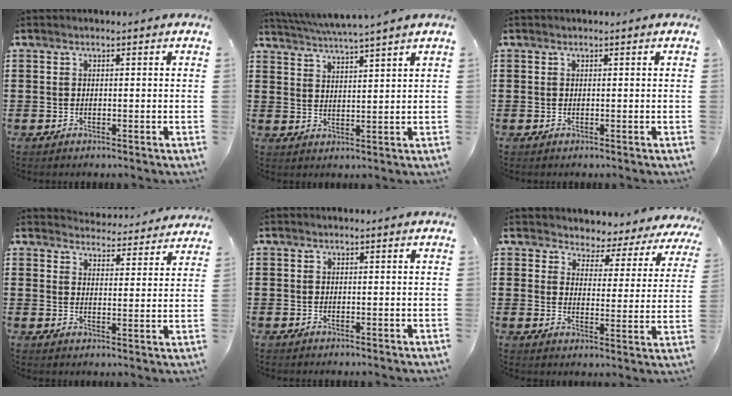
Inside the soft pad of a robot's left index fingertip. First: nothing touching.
{"total": 3.7, "force": [3.4, -1.0, 1.0], "torque": [-0.031, -0.018, 0.059]}
{"total": 0.0}
{"total": 4.4, "force": [4.4, 0.1, 0.0], "torque": [-0.012, -0.032, 0.076]}
{"total": 0.0}
{"total": 3.2, "force": [3.0, 1.0, -0.2], "torque": [-0.021, -0.025, 0.045]}